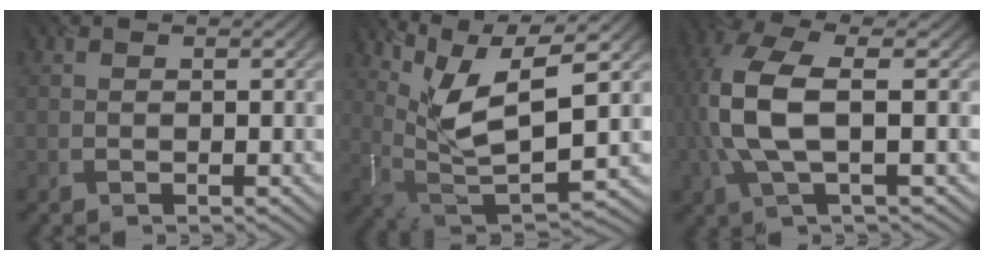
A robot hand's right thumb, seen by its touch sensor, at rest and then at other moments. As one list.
[{"total": 9.8, "force": [4.6, 3.3, 8.0], "torque": [-0.177, 0.005, 0.095]}, {"total": 7.6, "force": [0.3, 2.9, 7.0], "torque": [-0.177, 0.013, 0.003]}]